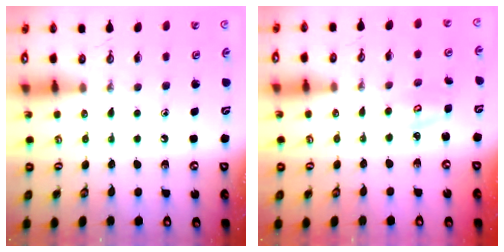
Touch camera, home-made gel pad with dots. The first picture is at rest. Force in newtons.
{"total": 2.9, "press": 2.9, "slide": 0.3}